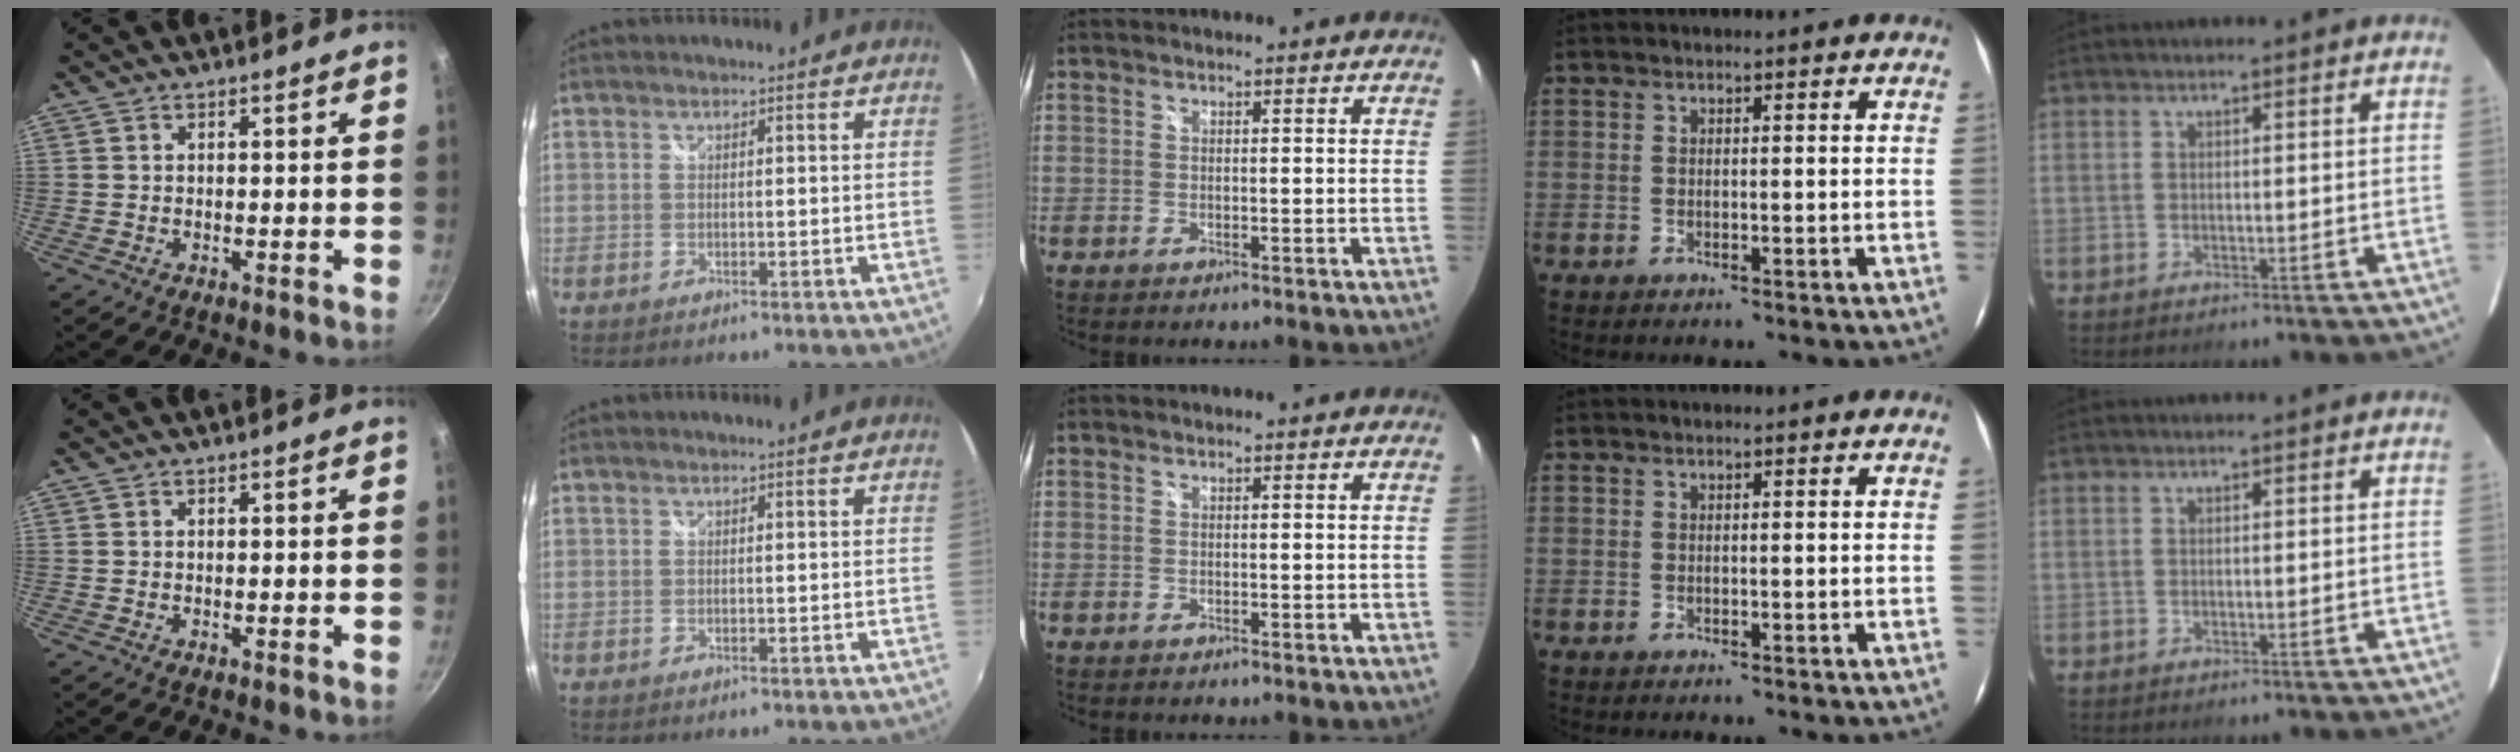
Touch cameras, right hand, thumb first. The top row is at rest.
{}